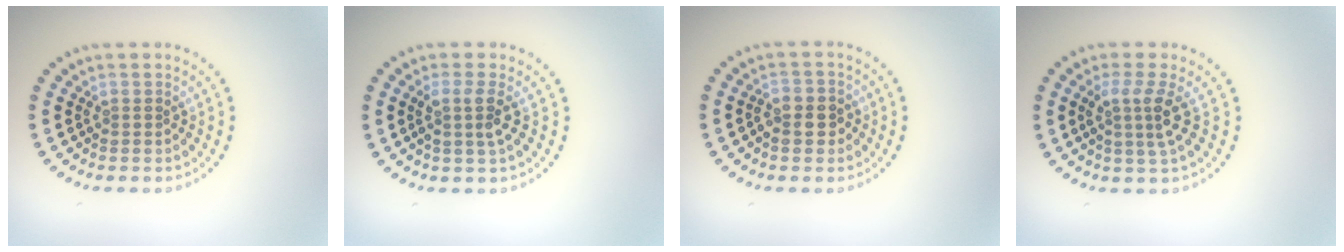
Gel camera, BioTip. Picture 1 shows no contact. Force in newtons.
{"total": 2.2, "press": 1.8, "slide": 1.2}
{"total": 2.5, "press": 2.5, "slide": 0.6}
{"total": 3.0, "press": 2.1, "slide": 2.1}